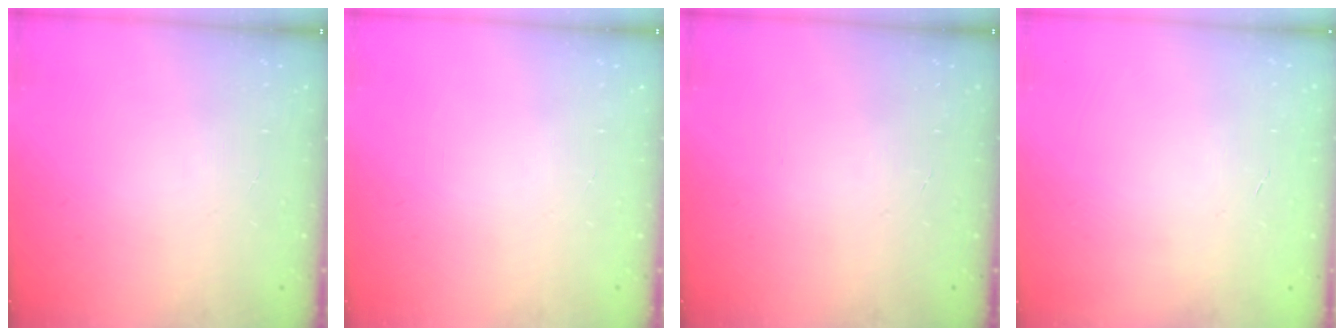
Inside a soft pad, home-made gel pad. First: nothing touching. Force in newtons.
{"total": 0.0}
{"total": 0.0}
{"total": 0.0}